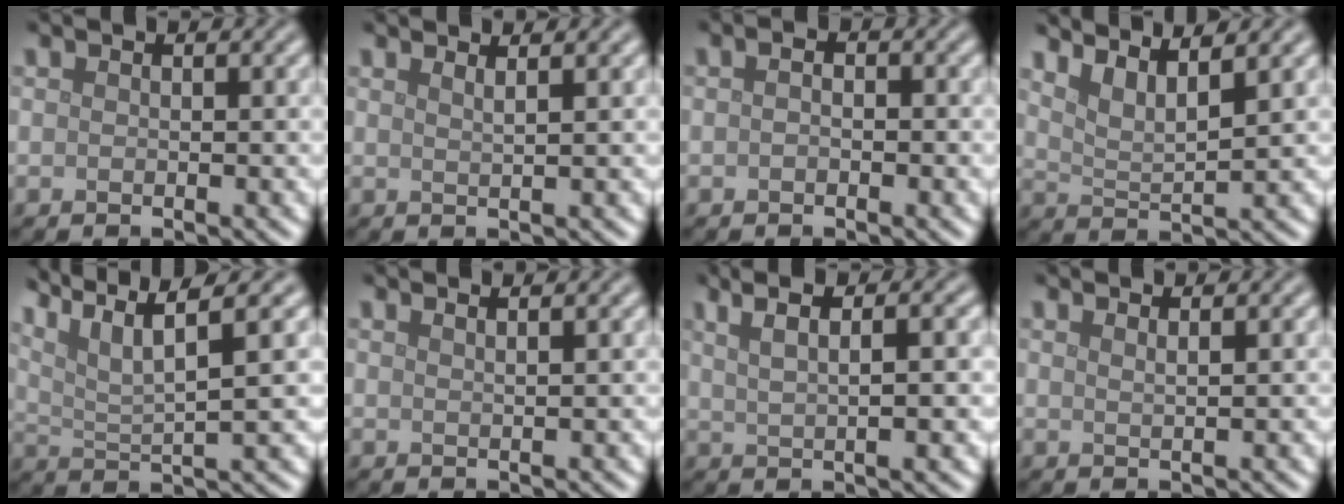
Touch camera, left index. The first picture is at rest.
{"total": 1.8, "force": [1.3, 0.7, 1.1], "torque": [0.001, 0.007, 0.000]}
{"total": 1.5, "force": [0.2, 1.0, 1.1], "torque": [-0.015, 0.001, -0.012]}
{"total": 3.7, "force": [2.8, 0.8, 2.3], "torque": [-0.040, 0.002, 0.053]}
{"total": 8.2, "force": [5.4, 1.7, 6.0], "torque": [-0.104, 0.019, 0.091]}
{"total": 2.3, "force": [1.7, 0.9, 1.3], "torque": [0.007, 0.007, -0.005]}
{"total": 6.5, "force": [3.0, 2.4, 5.2], "torque": [-0.068, 0.023, 0.026]}
{"total": 1.4, "force": [0.9, 0.5, 0.8], "torque": [-0.001, 0.003, 0.004]}